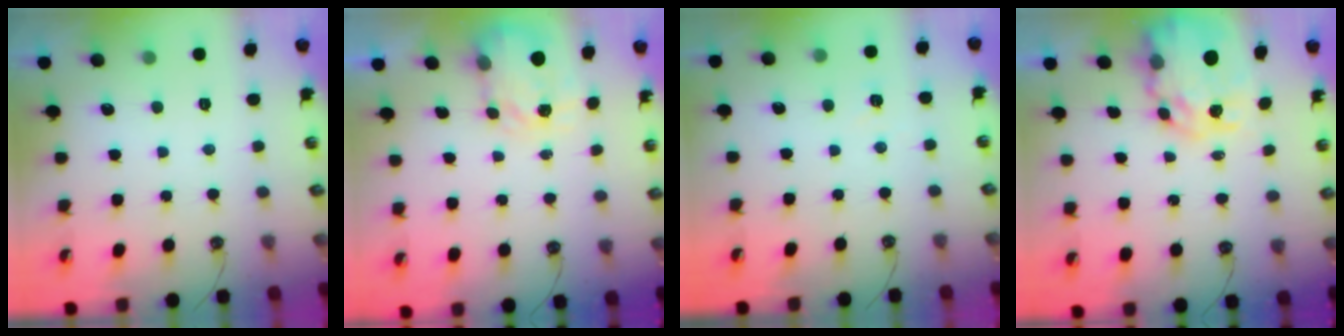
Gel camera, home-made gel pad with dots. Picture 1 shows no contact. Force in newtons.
{"total": 4.0, "press": 3.9, "slide": 0.6}
{"total": 3.0, "press": 3.0, "slide": 0.4}
{"total": 10.4, "press": 10.4, "slide": 1.0}